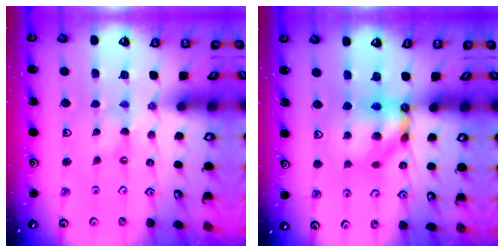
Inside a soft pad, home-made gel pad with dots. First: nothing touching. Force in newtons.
{"total": 8.8, "press": 8.8, "slide": 0.7}